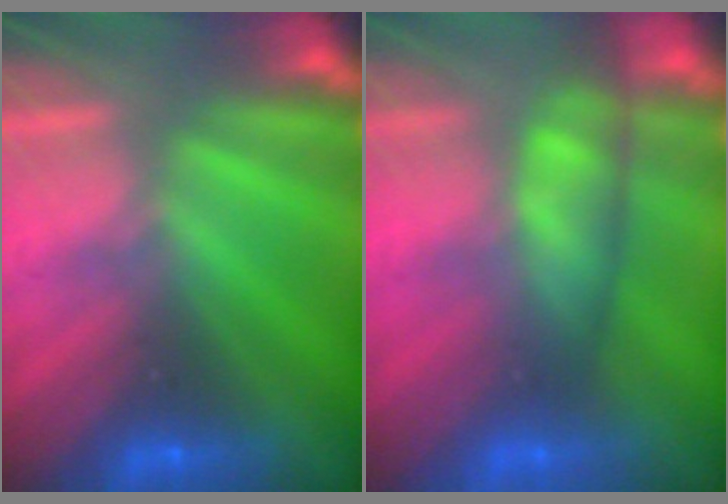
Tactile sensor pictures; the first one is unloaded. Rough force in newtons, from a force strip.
{"total": 4.9}